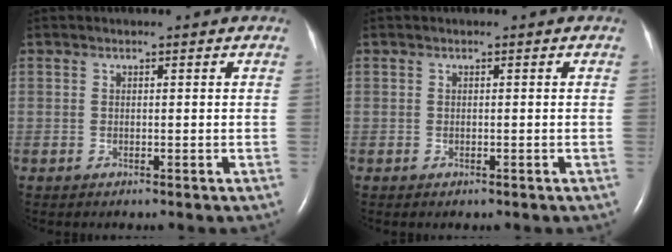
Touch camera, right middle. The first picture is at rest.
{"total": 0.0}